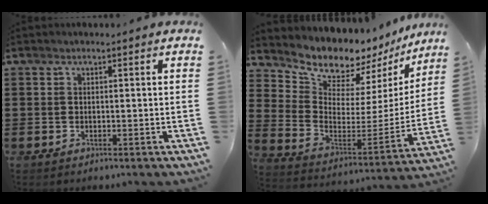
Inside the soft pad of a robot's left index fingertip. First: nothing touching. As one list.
[{"total": 8.0, "force": [7.7, 2.0, 0.7], "torque": [-0.057, -0.074, 0.134]}]